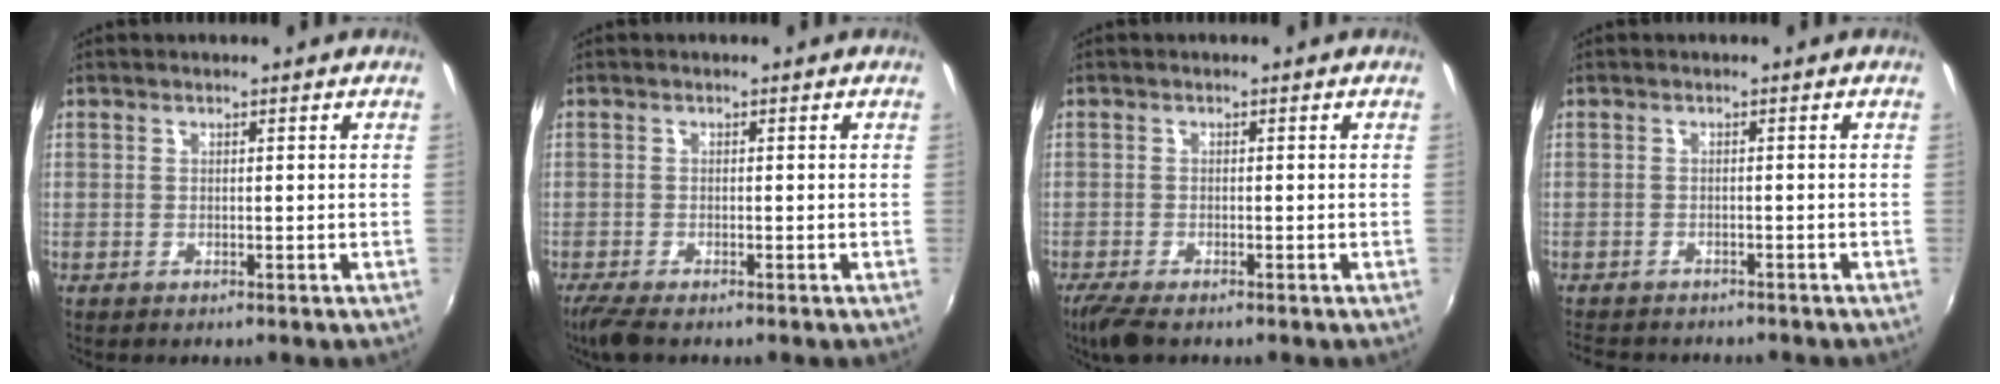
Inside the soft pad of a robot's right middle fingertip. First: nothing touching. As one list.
[{"total": 3.7, "force": [-2.8, 0.6, 2.4], "torque": [-0.056, -0.017, -0.054]}, {"total": 4.7, "force": [-3.5, 1.1, 2.9], "torque": [-0.070, -0.020, -0.065]}, {"total": 6.1, "force": [-5.5, 1.9, 2.0], "torque": [-0.052, -0.017, -0.085]}]